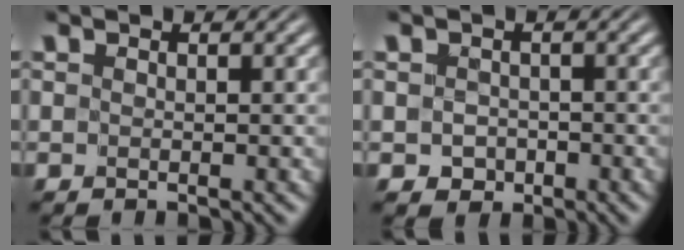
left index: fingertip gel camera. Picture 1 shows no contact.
{"total": 1.4, "force": [-0.6, 1.3, 0.3], "torque": [0.000, -0.004, -0.010]}